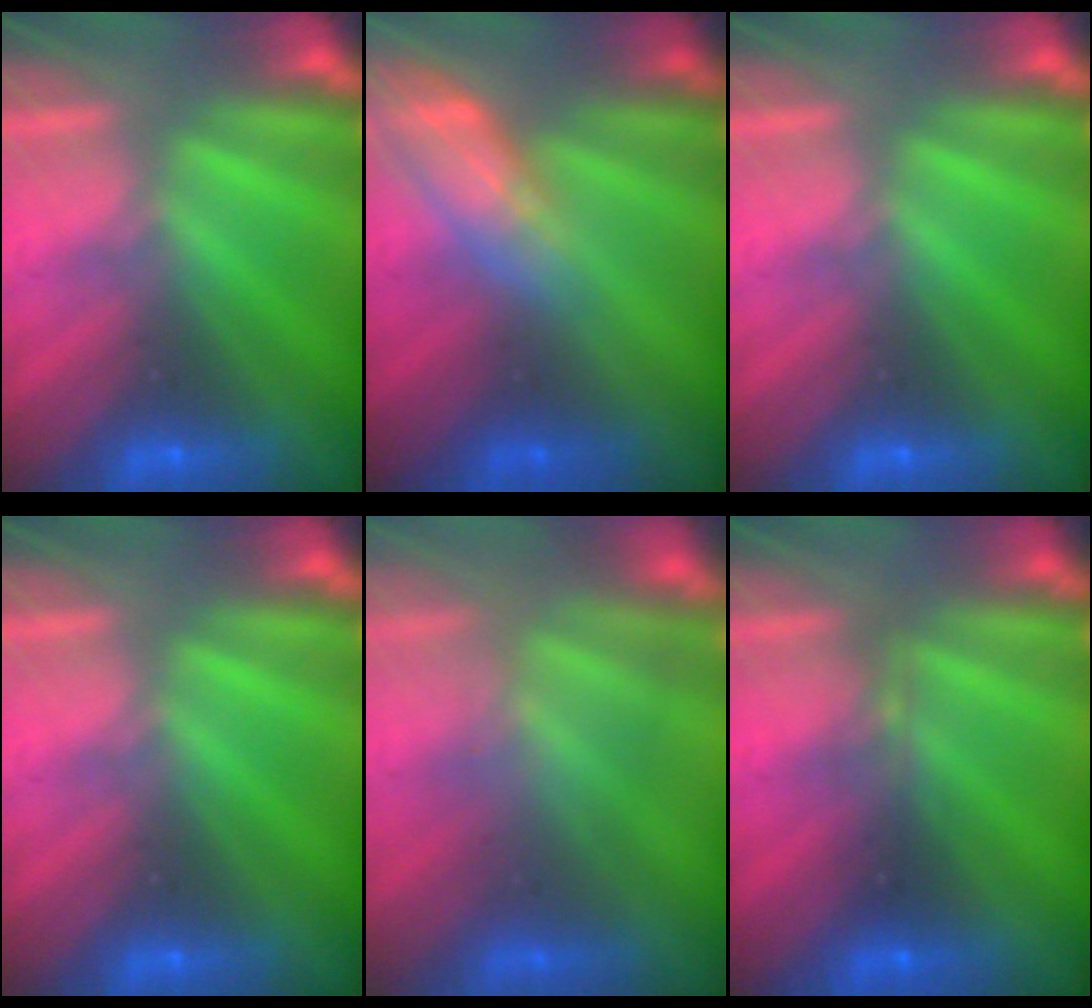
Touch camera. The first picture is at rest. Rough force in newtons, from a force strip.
{"total": 2.6}
{"total": 0.0}
{"total": 0.0}
{"total": 4.6}
{"total": 2.3}